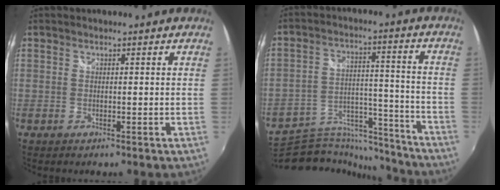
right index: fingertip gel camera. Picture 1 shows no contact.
{"total": 17.9, "force": [-16.2, 6.0, 4.5], "torque": [-0.084, 0.041, -0.242]}